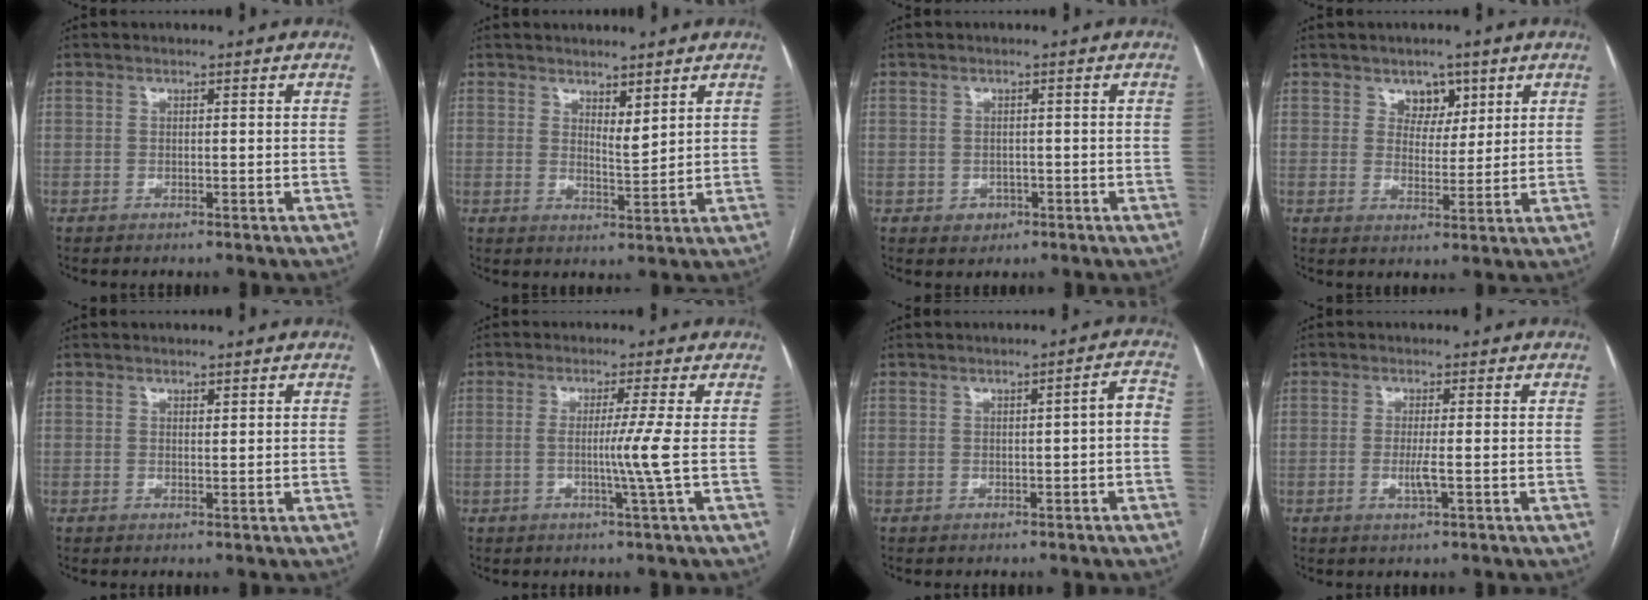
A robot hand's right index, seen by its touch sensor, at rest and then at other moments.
{"total": 2.9, "force": [2.1, 0.7, 1.8], "torque": [-0.034, -0.014, 0.044]}
{"total": 2.4, "force": [-0.8, 2.2, 0.6], "torque": [-0.003, 0.005, -0.005]}
{"total": 4.4, "force": [2.5, 3.2, 1.6], "torque": [-0.015, 0.003, 0.041]}
{"total": 0.6, "force": [0.4, 0.2, 0.3], "torque": [-0.006, -0.004, 0.006]}
{"total": 4.7, "force": [-0.6, -2.1, 4.2], "torque": [-0.073, -0.010, -0.010]}
{"total": 2.5, "force": [-0.4, 0.3, 2.4], "torque": [-0.025, 0.005, -0.007]}
{"total": 2.4, "force": [-0.5, 0.0, 2.4], "torque": [-0.052, -0.006, -0.010]}